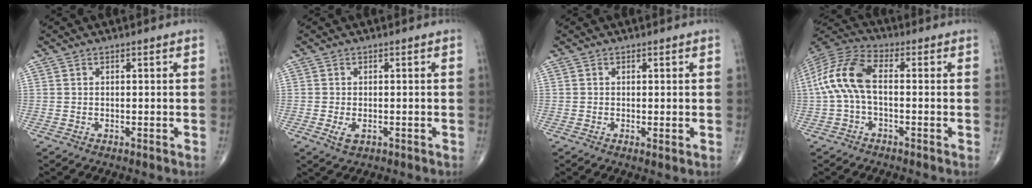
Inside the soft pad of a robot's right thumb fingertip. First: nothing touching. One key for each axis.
{"total": 2.3, "fx": -0.7, "fy": 1.2, "fz": 1.7, "tx": -0.032, "ty": -0.003, "tz": -0.011}
{"total": 1.0, "fx": -0.1, "fy": 0.3, "fz": 0.9, "tx": -0.021, "ty": -0.005, "tz": -0.004}
{"total": 11.2, "fx": -0.2, "fy": 5.6, "fz": 9.7, "tx": -0.214, "ty": 0.034, "tz": -0.012}